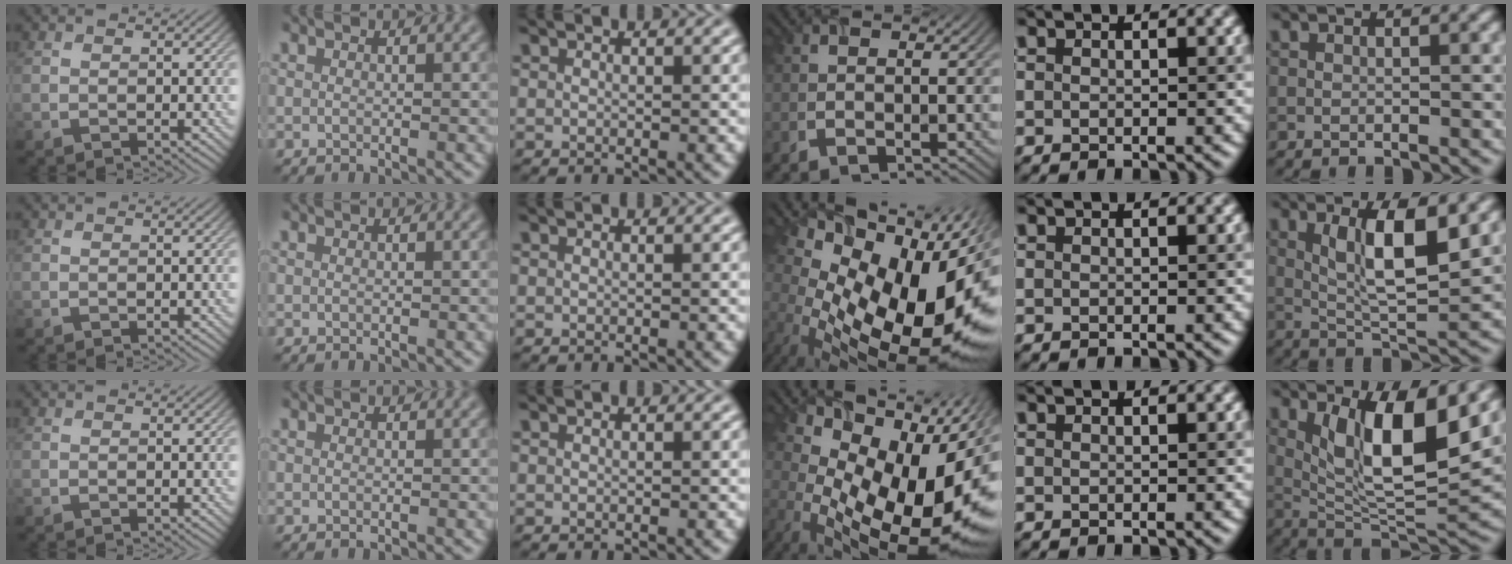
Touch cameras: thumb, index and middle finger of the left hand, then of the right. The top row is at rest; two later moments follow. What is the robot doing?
{"motion": "screw", "object": "timer"}